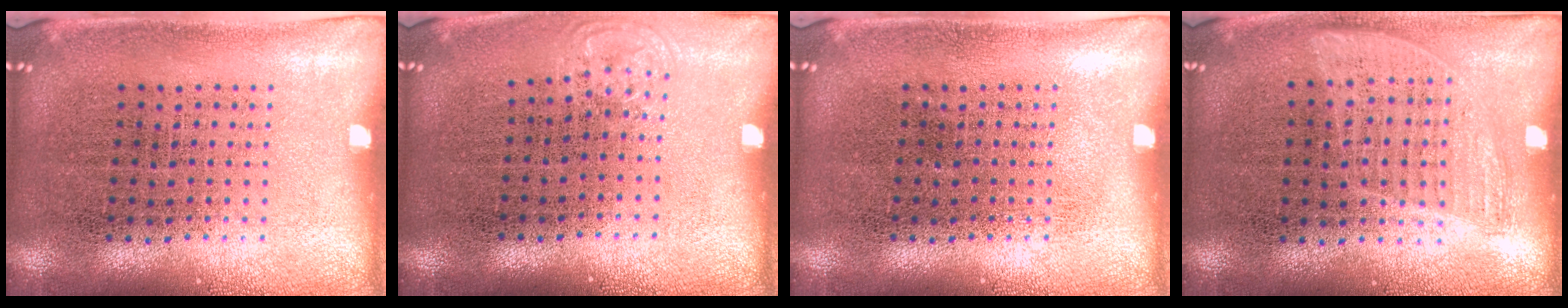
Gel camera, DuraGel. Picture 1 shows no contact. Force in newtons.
{"total": 0.5, "press": 0.5, "slide": 0.1}
{"total": 0.0}
{"total": 0.9, "press": 0.8, "slide": 0.5}